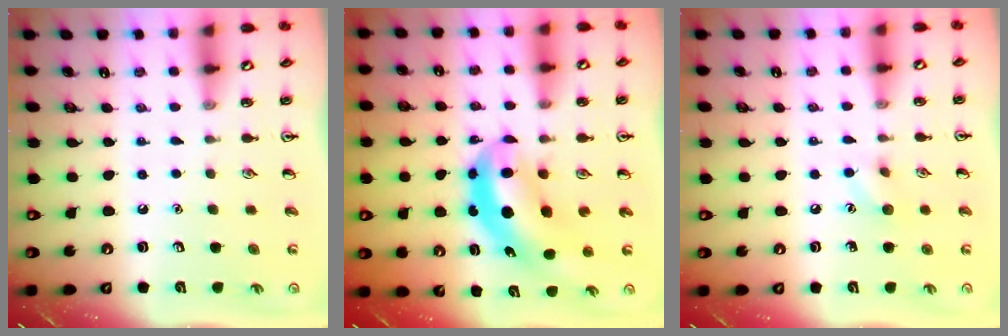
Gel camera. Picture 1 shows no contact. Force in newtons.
{"total": 7.3, "press": 7.0, "slide": 2.1}
{"total": 6.6, "press": 6.4, "slide": 1.9}